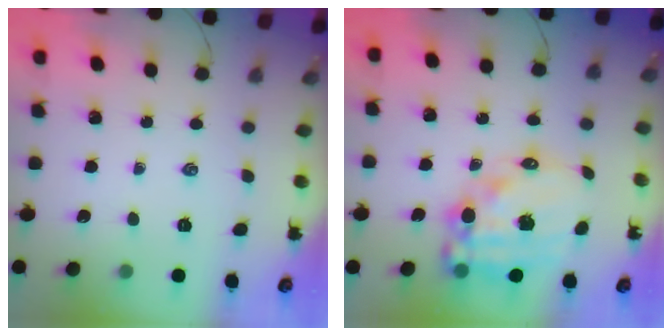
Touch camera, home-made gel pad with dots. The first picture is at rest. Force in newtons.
{"total": 15.7, "press": 15.3, "slide": 3.3}